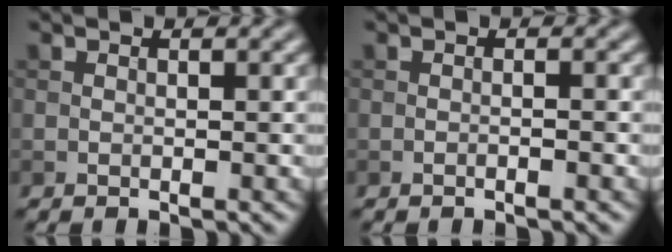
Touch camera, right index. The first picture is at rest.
{"total": 0.7, "force": [-0.4, 0.0, 0.5], "torque": [-0.011, 0.000, -0.010]}